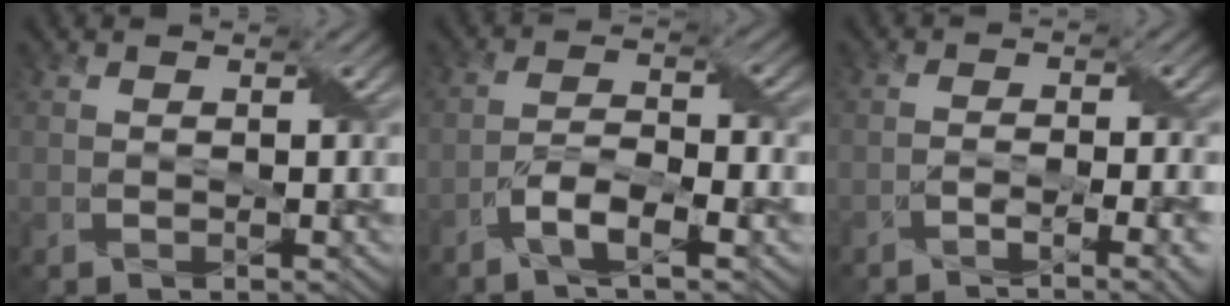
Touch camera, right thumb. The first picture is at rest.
{"total": 5.1, "force": [-3.0, 1.3, 4.0], "torque": [-0.081, 0.006, -0.062]}
{"total": 4.4, "force": [-2.8, 0.7, 3.3], "torque": [-0.058, 0.002, -0.044]}